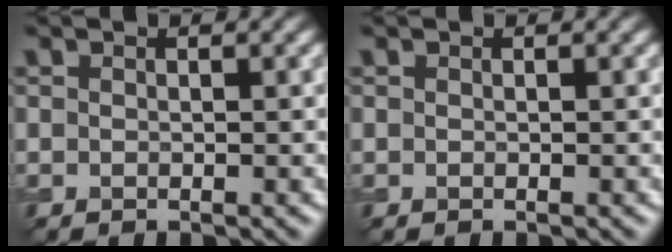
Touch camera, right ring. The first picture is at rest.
{"total": 0.0}